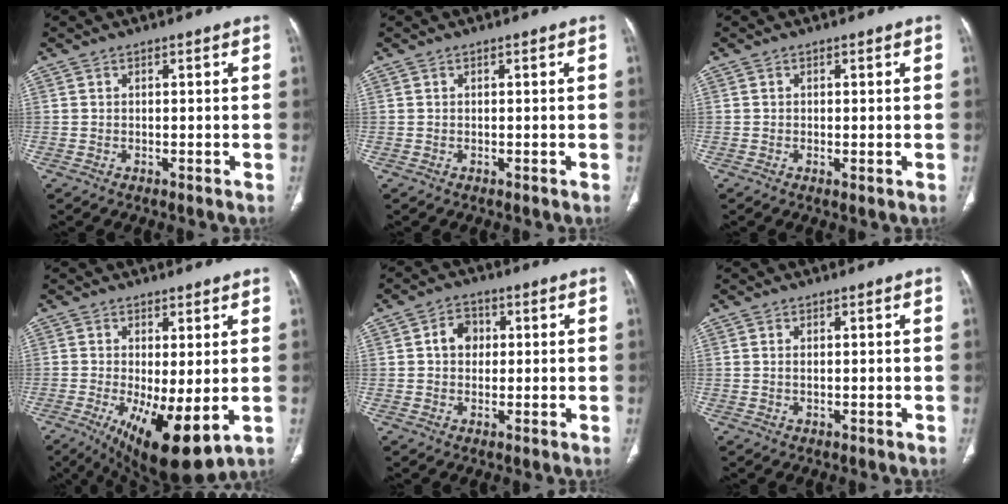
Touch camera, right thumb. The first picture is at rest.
{"total": 0.0}
{"total": 0.7, "force": [-0.1, 0.1, 0.7], "torque": [-0.014, -0.004, -0.001]}
{"total": 12.8, "force": [-2.8, 4.3, 11.7], "torque": [-0.191, -0.026, -0.027]}
{"total": 4.7, "force": [0.7, 3.8, 2.6], "torque": [-0.023, 0.010, 0.008]}
{"total": 0.8, "force": [0.2, 0.4, 0.7], "torque": [-0.016, 0.001, 0.006]}